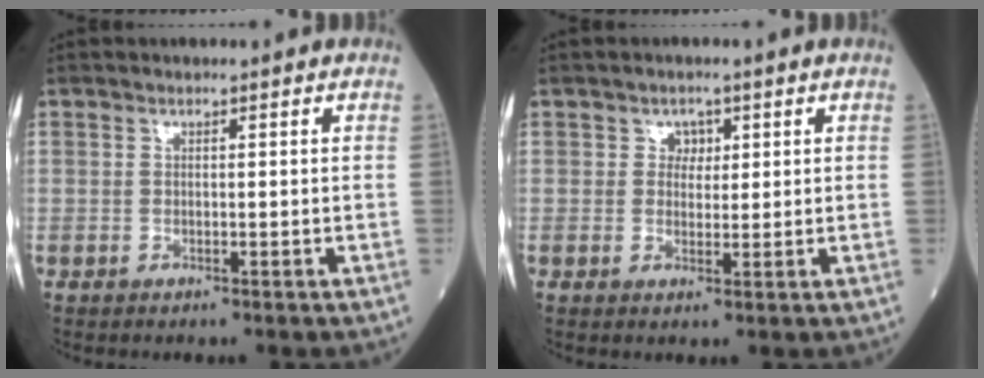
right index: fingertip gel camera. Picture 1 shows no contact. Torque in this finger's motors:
{"motor_torque": [-0.07, 0.01, -0.01, 0.01]}